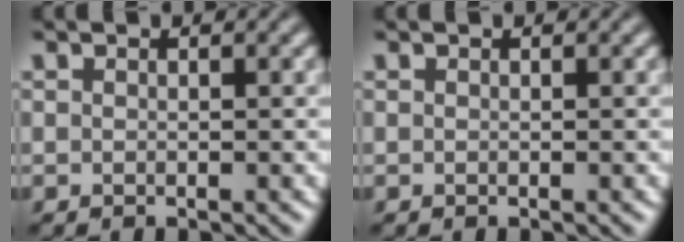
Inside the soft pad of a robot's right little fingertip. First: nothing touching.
{"total": 0.0}